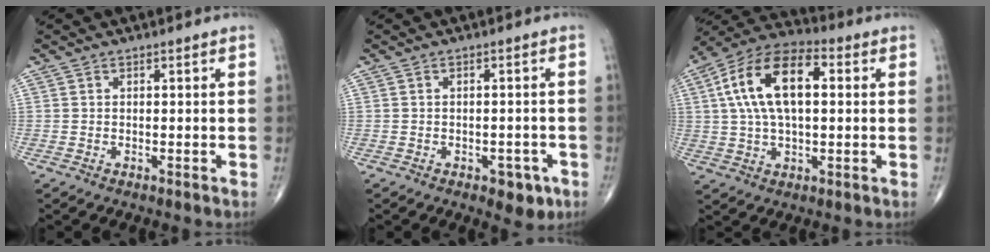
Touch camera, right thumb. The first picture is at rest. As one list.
[{"total": 4.5, "force": [-2.2, 2.6, 3.0], "torque": [-0.017, 0.009, -0.024]}, {"total": 16.5, "force": [3.2, 8.5, 13.8], "torque": [-0.255, 0.026, 0.049]}]